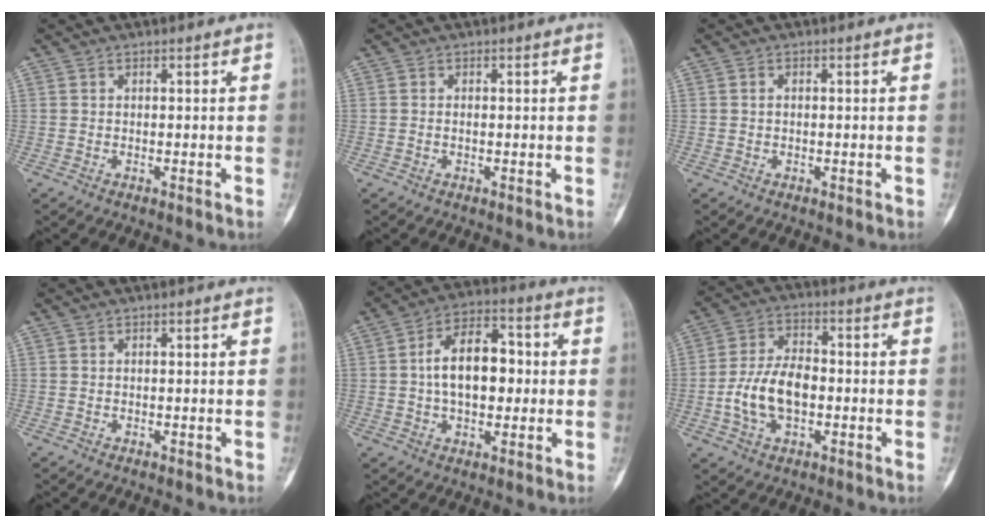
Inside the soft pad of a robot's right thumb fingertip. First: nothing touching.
{"total": 0.7, "force": [-0.2, 0.4, 0.5], "torque": [-0.009, 0.003, -0.005]}
{"total": 1.0, "force": [-0.1, 0.8, 0.6], "torque": [-0.006, 0.002, -0.004]}
{"total": 0.0}
{"total": 13.2, "force": [0.4, 8.1, 10.5], "torque": [-0.145, 0.028, 0.001]}
{"total": 11.4, "force": [-2.1, 6.9, 8.8], "torque": [-0.159, 0.024, -0.042]}